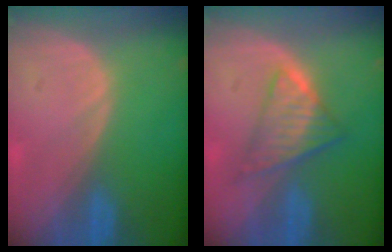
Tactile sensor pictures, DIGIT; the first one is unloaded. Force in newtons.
{"total": 6.2, "press": 5.7, "slide": 2.5}